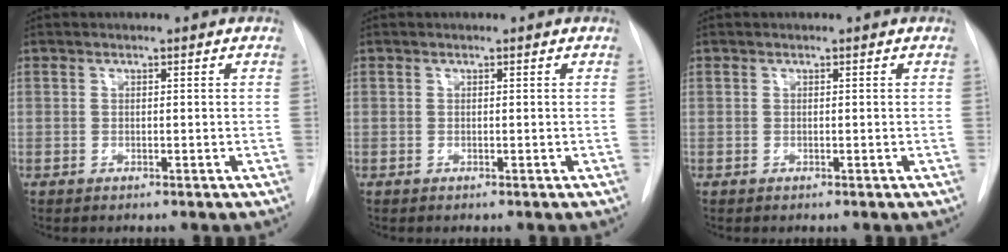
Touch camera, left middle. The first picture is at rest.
{"total": 0.0}
{"total": 0.0}